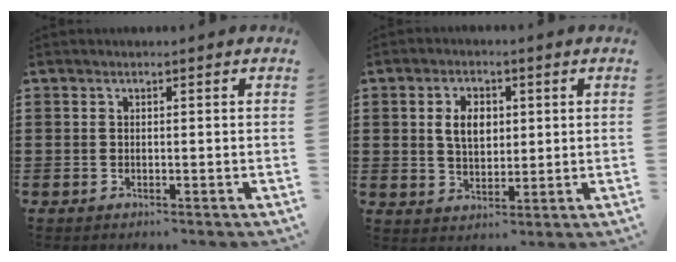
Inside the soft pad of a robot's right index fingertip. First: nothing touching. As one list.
[{"total": 5.0, "force": [0.9, 3.3, 3.7], "torque": [-0.080, 0.008, 0.009]}]